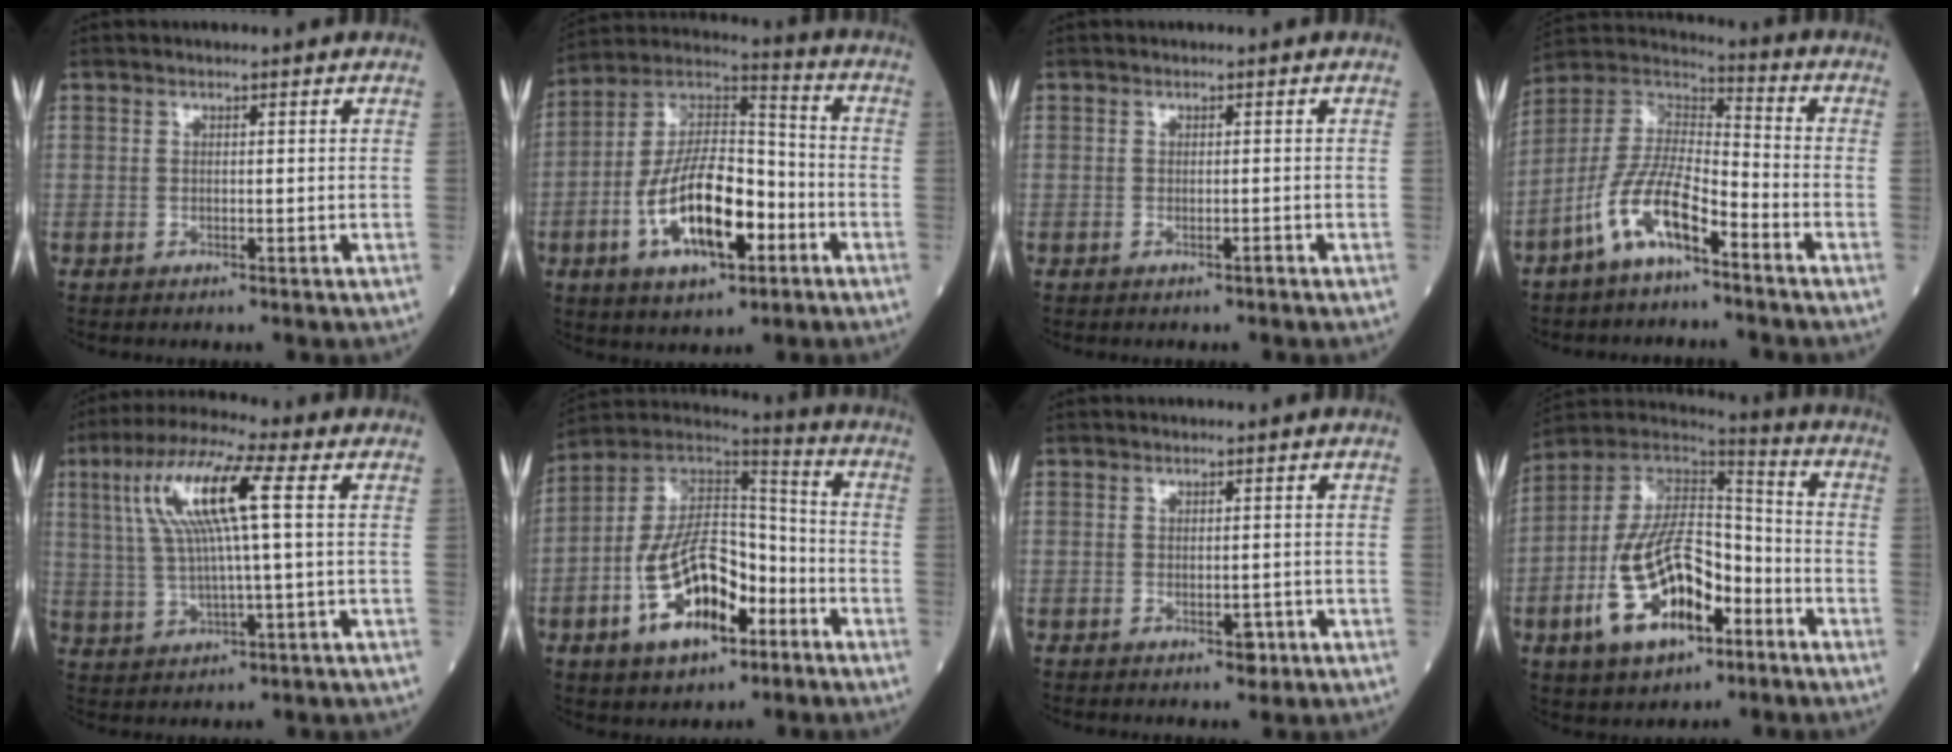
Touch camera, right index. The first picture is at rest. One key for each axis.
{"total": 16.9, "fx": -5.5, "fy": 6.6, "fz": 14.6, "tx": -0.279, "ty": 0.013, "tz": -0.093}
{"total": 0.6, "fx": -0.4, "fy": 0.1, "fz": 0.5, "tx": -0.012, "ty": -0.001, "tz": -0.005}
{"total": 11.4, "fx": -6.4, "fy": 3.3, "fz": 8.8, "tx": -0.187, "ty": 0.007, "tz": -0.128}
{"total": 12.0, "fx": 3.0, "fy": 1.0, "fz": 11.6, "tx": -0.236, "ty": 0.023, "tz": 0.056}
{"total": 16.9, "fx": -6.5, "fy": 8.0, "fz": 13.3, "tx": -0.252, "ty": 0.019, "tz": -0.111}
{"total": 2.0, "fx": -0.9, "fy": 1.1, "fz": 1.5, "tx": -0.020, "ty": 0.000, "tz": -0.008}
{"total": 17.6, "fx": -6.9, "fy": 8.2, "fz": 13.9, "tx": -0.269, "ty": 0.015, "tz": -0.118}